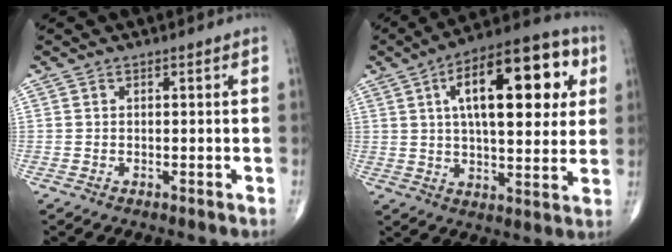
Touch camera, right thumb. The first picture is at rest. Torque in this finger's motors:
{"motor_torque": [0.83, 4.19, 1.82, 0.62, 0.36]}